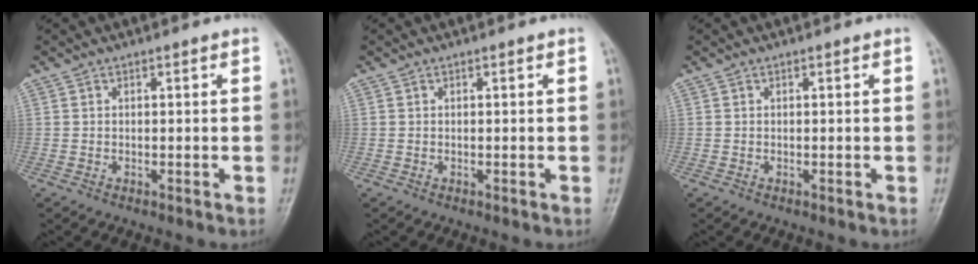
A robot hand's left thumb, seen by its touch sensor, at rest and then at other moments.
{"total": 0.0}
{"total": 0.0}